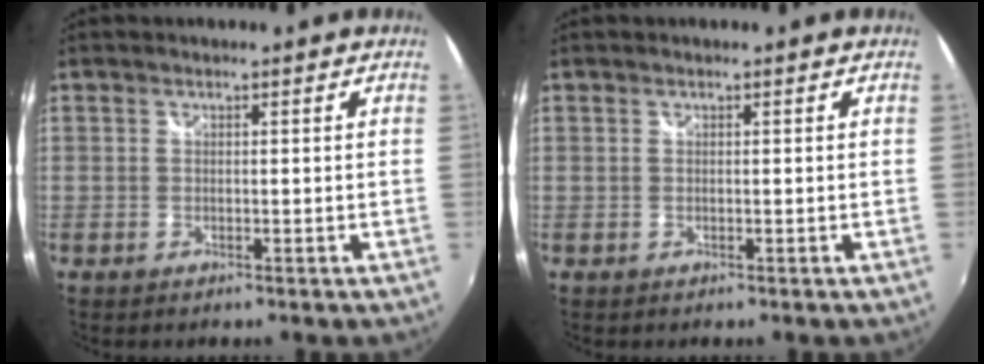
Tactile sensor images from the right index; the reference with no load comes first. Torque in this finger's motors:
{"motor_torque": [0.15, 0.16, 0.00, 0.00]}